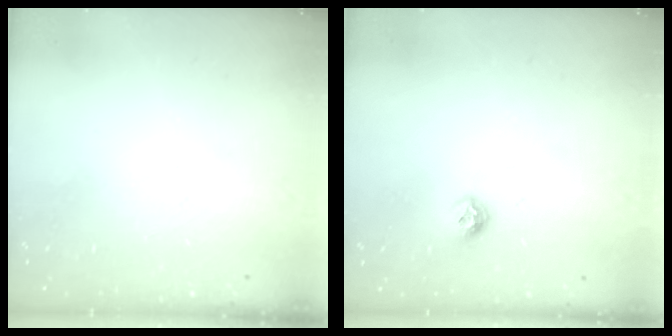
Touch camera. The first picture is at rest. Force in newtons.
{"total": 7.5, "press": 7.4, "slide": 0.7}